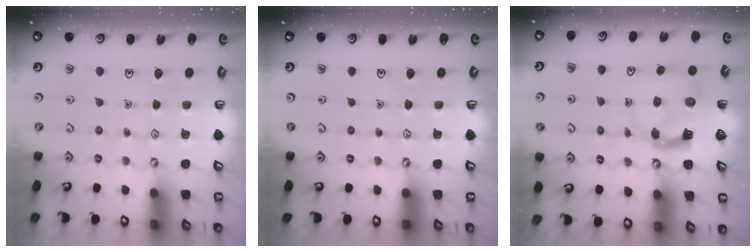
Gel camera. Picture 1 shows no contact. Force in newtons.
{"total": 0.0}
{"total": 3.9, "press": 3.9, "slide": 0.6}